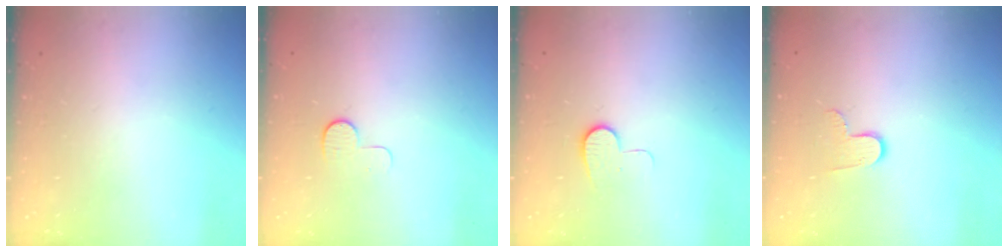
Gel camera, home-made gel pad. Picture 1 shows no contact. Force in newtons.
{"total": 7.6, "press": 7.5, "slide": 0.7}
{"total": 7.0, "press": 7.0, "slide": 0.6}
{"total": 6.5, "press": 6.4, "slide": 0.6}